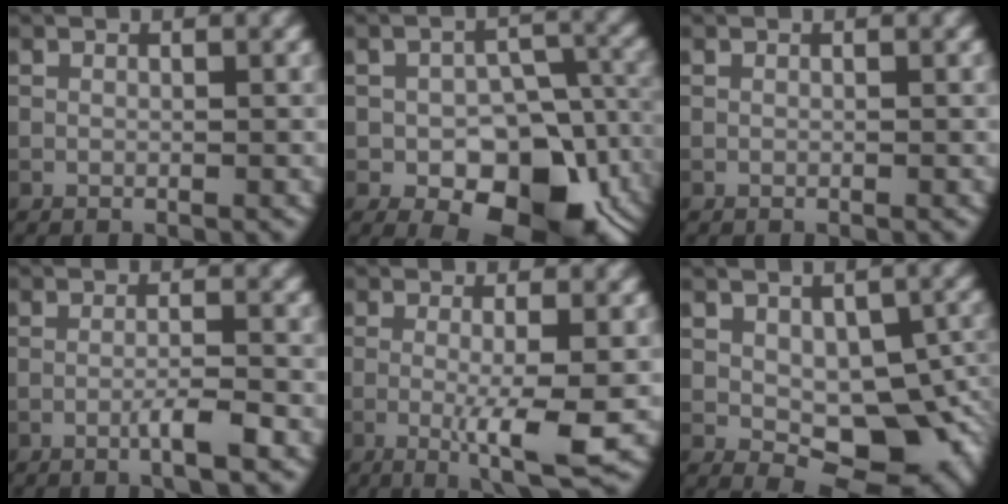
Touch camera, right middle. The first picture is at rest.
{"total": 12.5, "force": [-5.0, 7.3, 8.8], "torque": [-0.119, -0.021, -0.064]}
{"total": 0.0}
{"total": 2.6, "force": [-1.2, 0.2, 2.3], "torque": [-0.036, 0.006, -0.025]}
{"total": 4.8, "force": [-1.1, 0.6, 4.7], "torque": [-0.078, -0.013, -0.018]}
{"total": 9.7, "force": [-1.2, 5.7, 7.7], "torque": [-0.113, -0.021, -0.008]}